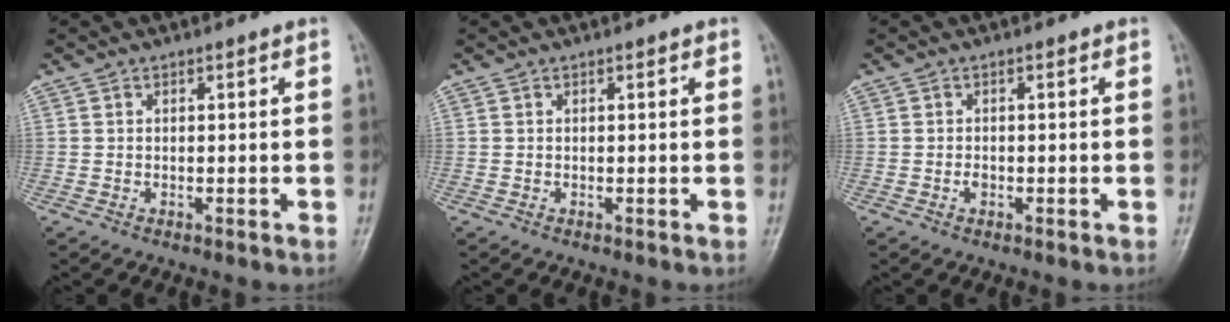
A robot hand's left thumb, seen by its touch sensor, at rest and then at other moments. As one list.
[{"total": 0.6, "force": [0.3, 0.2, 0.4], "torque": [-0.008, 0.000, 0.002]}, {"total": 1.1, "force": [-0.3, 0.8, 0.7], "torque": [-0.004, 0.001, -0.005]}]